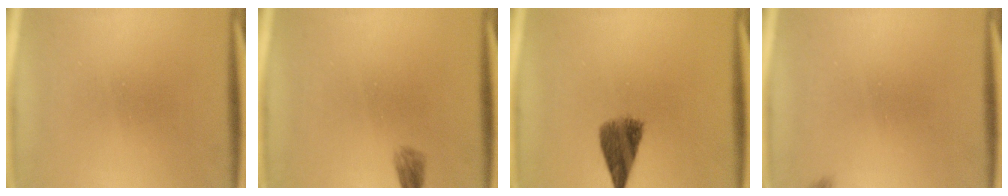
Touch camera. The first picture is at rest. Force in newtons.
{"total": 1.7}
{"total": 7.2}
{"total": 0.9}